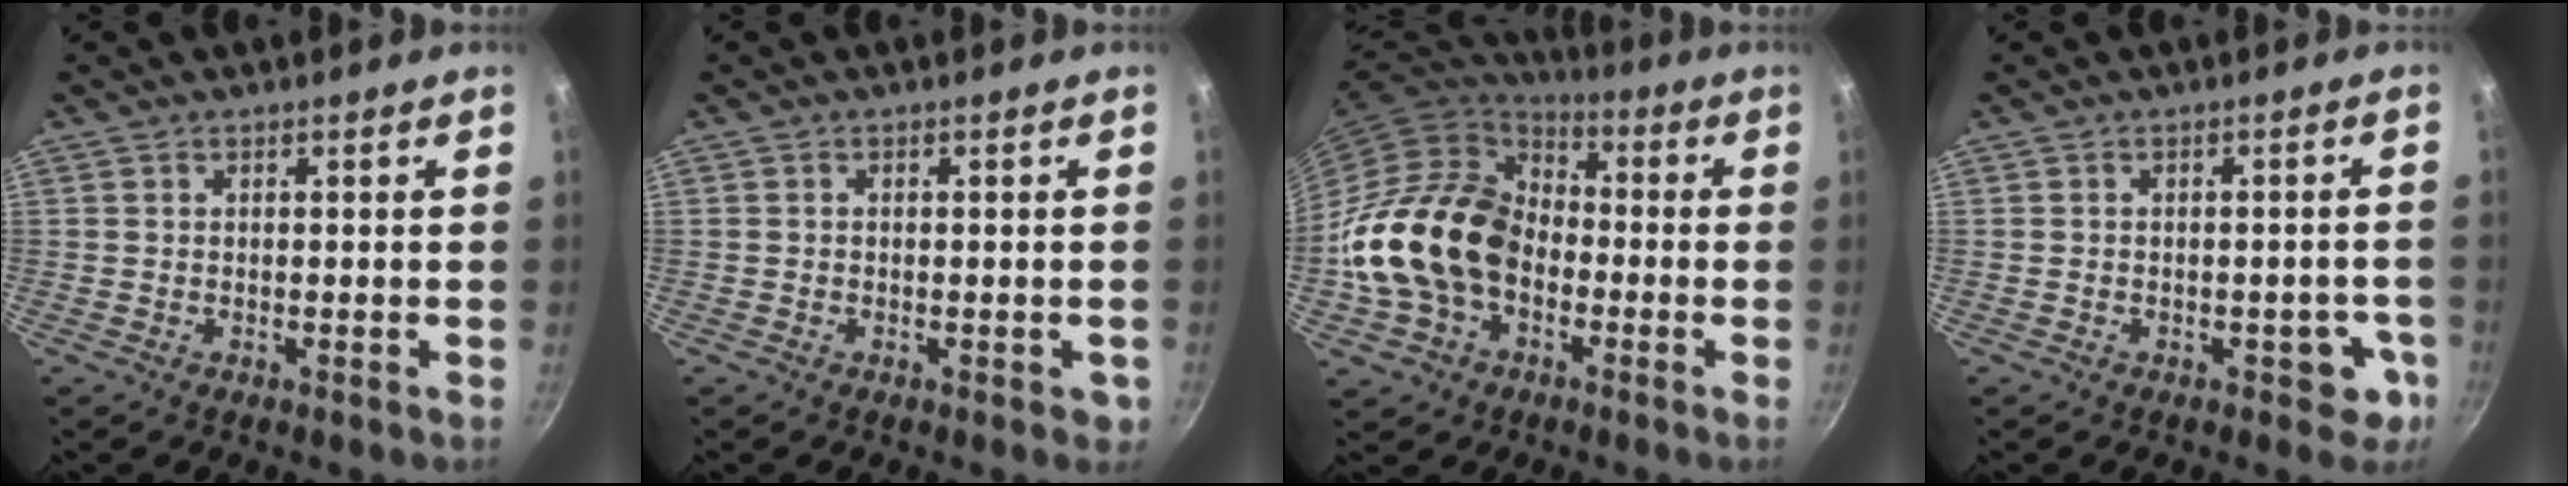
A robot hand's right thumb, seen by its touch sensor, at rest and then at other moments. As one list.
[{"total": 2.2, "force": [-0.7, 1.3, 1.5], "torque": [-0.013, 0.002, -0.009]}, {"total": 19.7, "force": [-3.8, 14.6, 12.7], "torque": [-0.208, 0.047, -0.083]}, {"total": 4.7, "force": [-1.9, 3.0, 3.0], "torque": [-0.005, 0.019, -0.015]}]